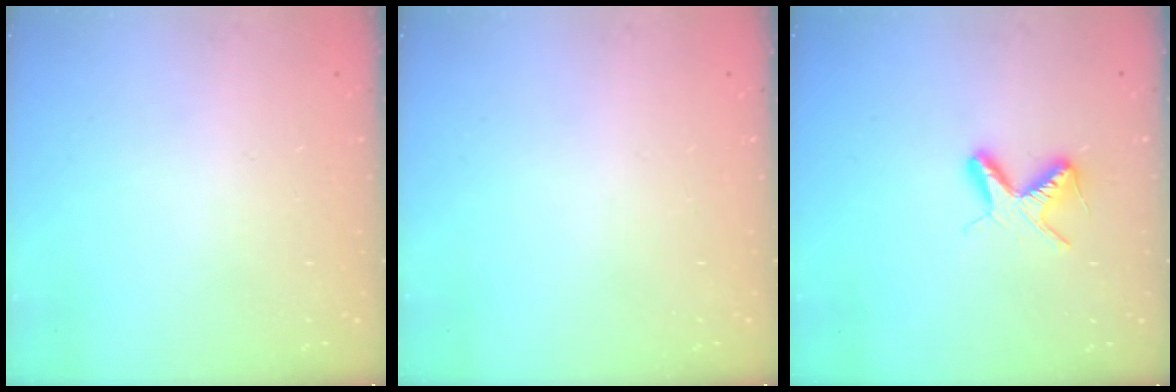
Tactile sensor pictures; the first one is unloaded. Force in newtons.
{"total": 0.0}
{"total": 6.6, "press": 6.6, "slide": 0.7}